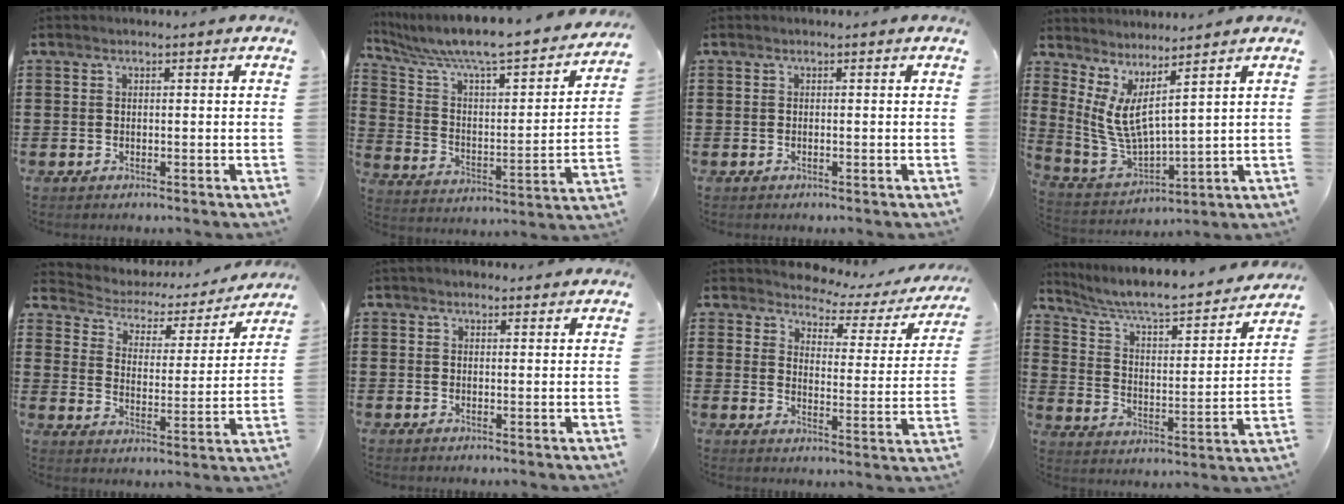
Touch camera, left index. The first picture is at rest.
{"total": 7.5, "force": [6.8, 0.5, 3.2], "torque": [-0.093, -0.060, 0.109]}
{"total": 0.0}
{"total": 5.8, "force": [2.7, 1.5, 4.9], "torque": [-0.137, -0.046, 0.040]}
{"total": 2.6, "force": [2.0, 1.6, 0.6], "torque": [-0.032, -0.018, 0.022]}
{"total": 1.5, "force": [1.2, 0.8, 0.0], "torque": [-0.003, 0.005, 0.024]}
{"total": 3.0, "force": [2.8, 1.0, 0.1], "torque": [-0.018, -0.027, 0.039]}
{"total": 5.9, "force": [5.3, 0.6, 2.5], "torque": [-0.073, -0.045, 0.083]}